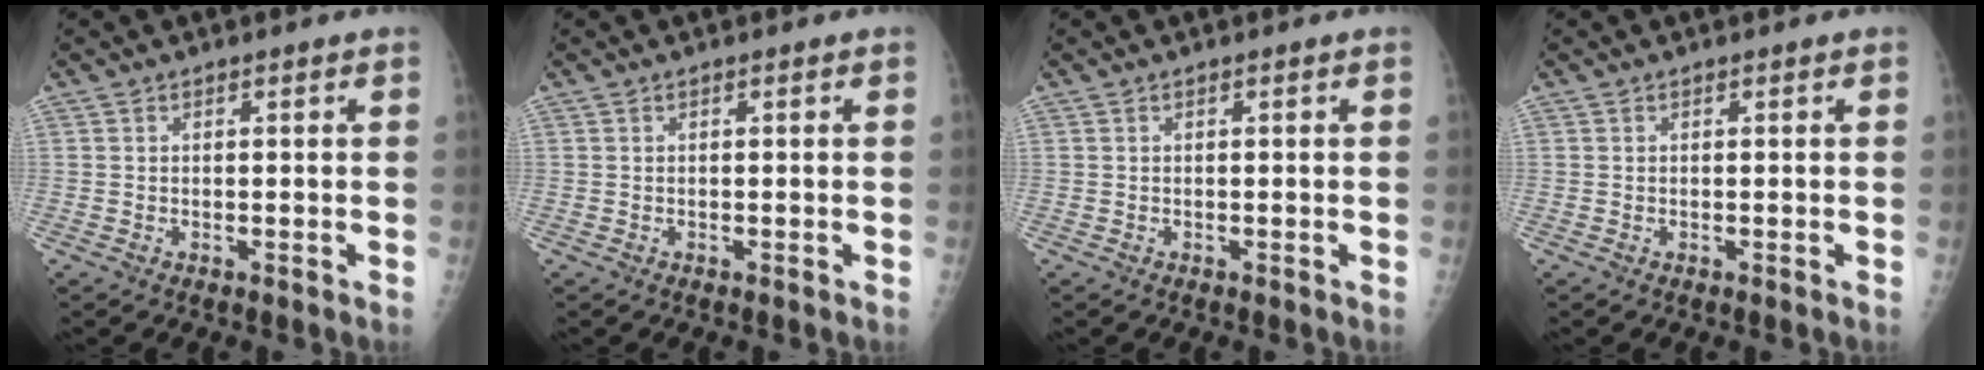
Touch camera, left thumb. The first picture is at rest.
{"total": 0.0}
{"total": 0.0}
{"total": 0.0}